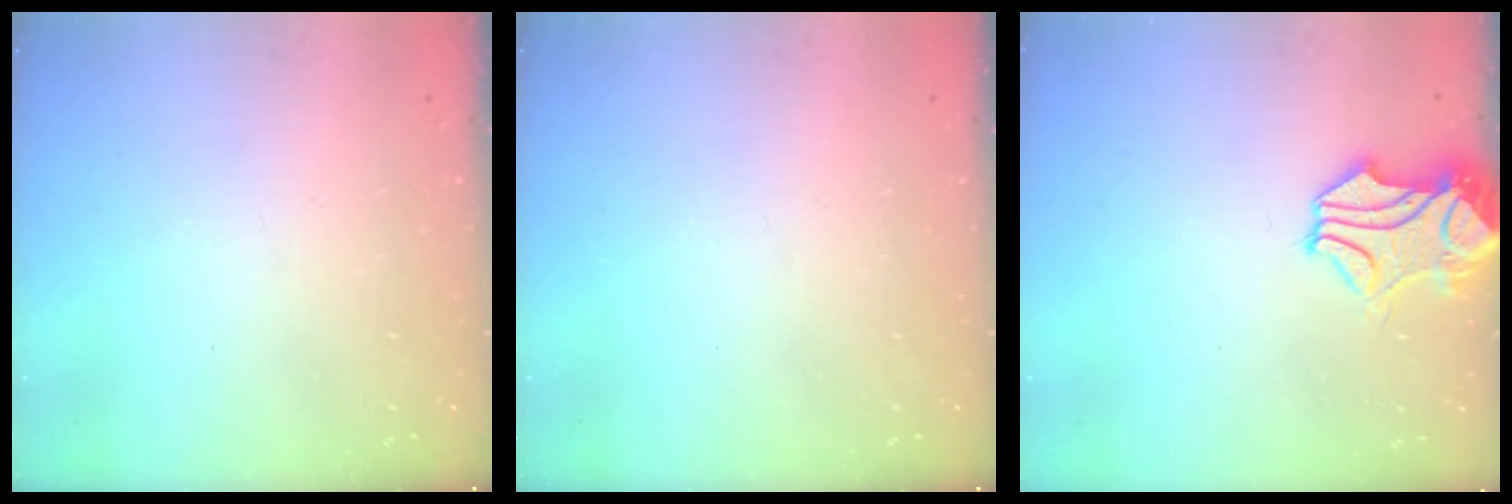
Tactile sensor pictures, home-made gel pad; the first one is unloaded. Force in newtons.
{"total": 0.0}
{"total": 1.8, "press": 1.4, "slide": 1.2}